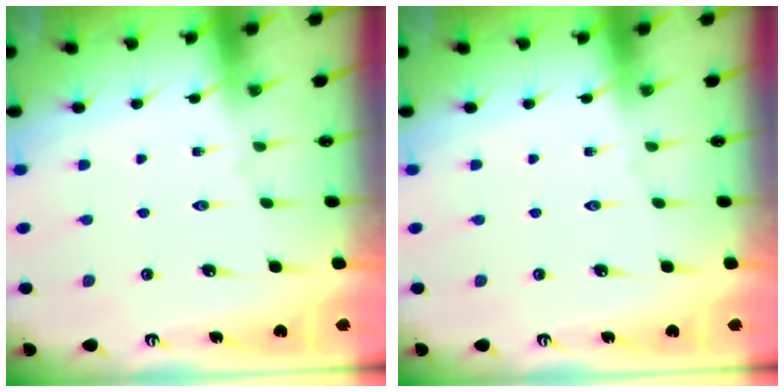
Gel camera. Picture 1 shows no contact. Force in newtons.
{"total": 0.0}